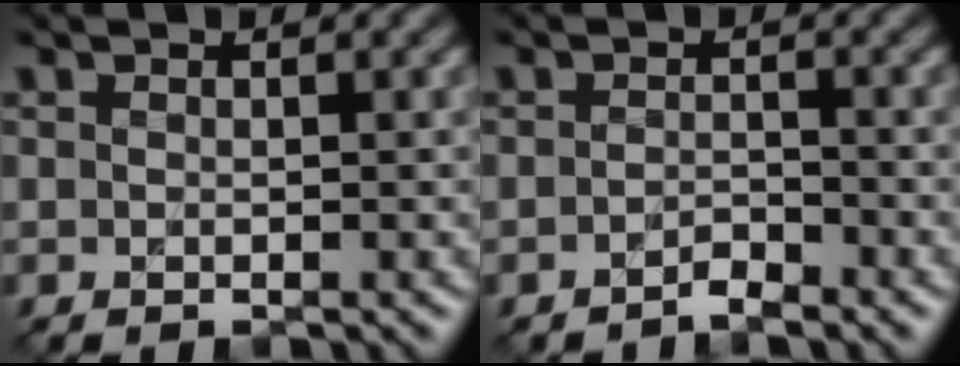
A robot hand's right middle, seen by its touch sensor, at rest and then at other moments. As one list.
[{"total": 1.3, "force": [-1.2, 0.2, 0.5], "torque": [-0.009, 0.005, -0.023]}]